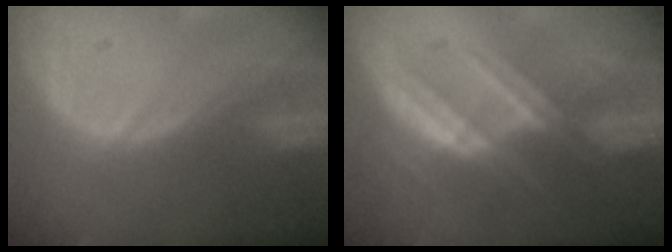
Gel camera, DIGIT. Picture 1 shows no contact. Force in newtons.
{"total": 7.4, "press": 6.7, "slide": 3.1}